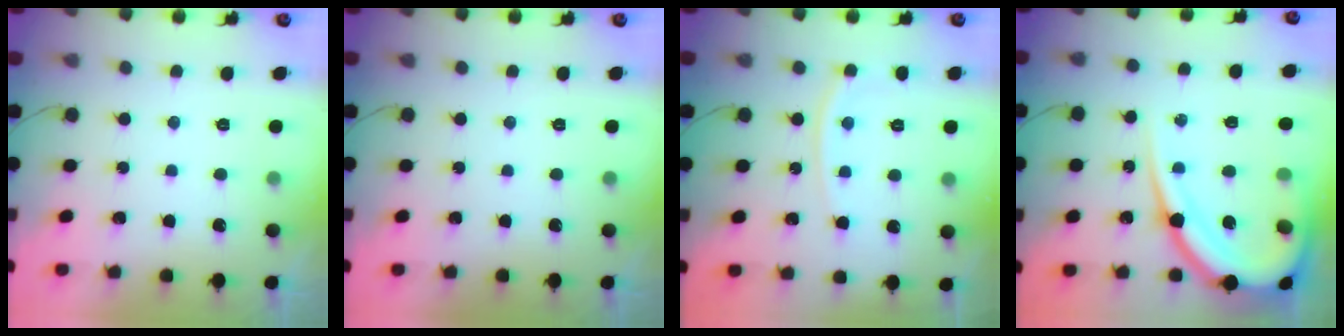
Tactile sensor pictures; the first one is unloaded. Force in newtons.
{"total": 0.0}
{"total": 7.3, "press": 7.2, "slide": 0.9}
{"total": 17.3, "press": 17.2, "slide": 1.8}